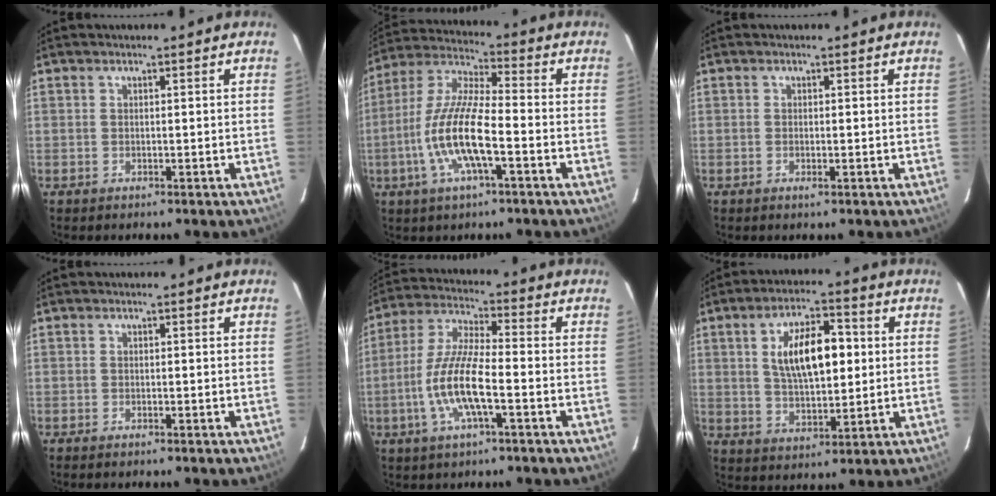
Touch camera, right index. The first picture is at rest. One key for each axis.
{"total": 14.0, "fx": -4.5, "fy": 3.0, "fz": 12.9, "tx": -0.267, "ty": -0.002, "tz": -0.091}
{"total": 0.9, "fx": -0.3, "fy": 0.1, "fz": 0.9, "tx": -0.016, "ty": 0.000, "tz": -0.005}
{"total": 0.9, "fx": -0.8, "fy": 0.1, "fz": 0.4, "tx": -0.010, "ty": -0.002, "tz": -0.015}
{"total": 12.0, "fx": -3.8, "fy": 2.4, "fz": 11.2, "tx": -0.235, "ty": -0.001, "tz": -0.073}
{"total": 12.2, "fx": 2.3, "fy": 5.4, "fz": 10.7, "tx": -0.184, "ty": 0.014, "tz": 0.045}